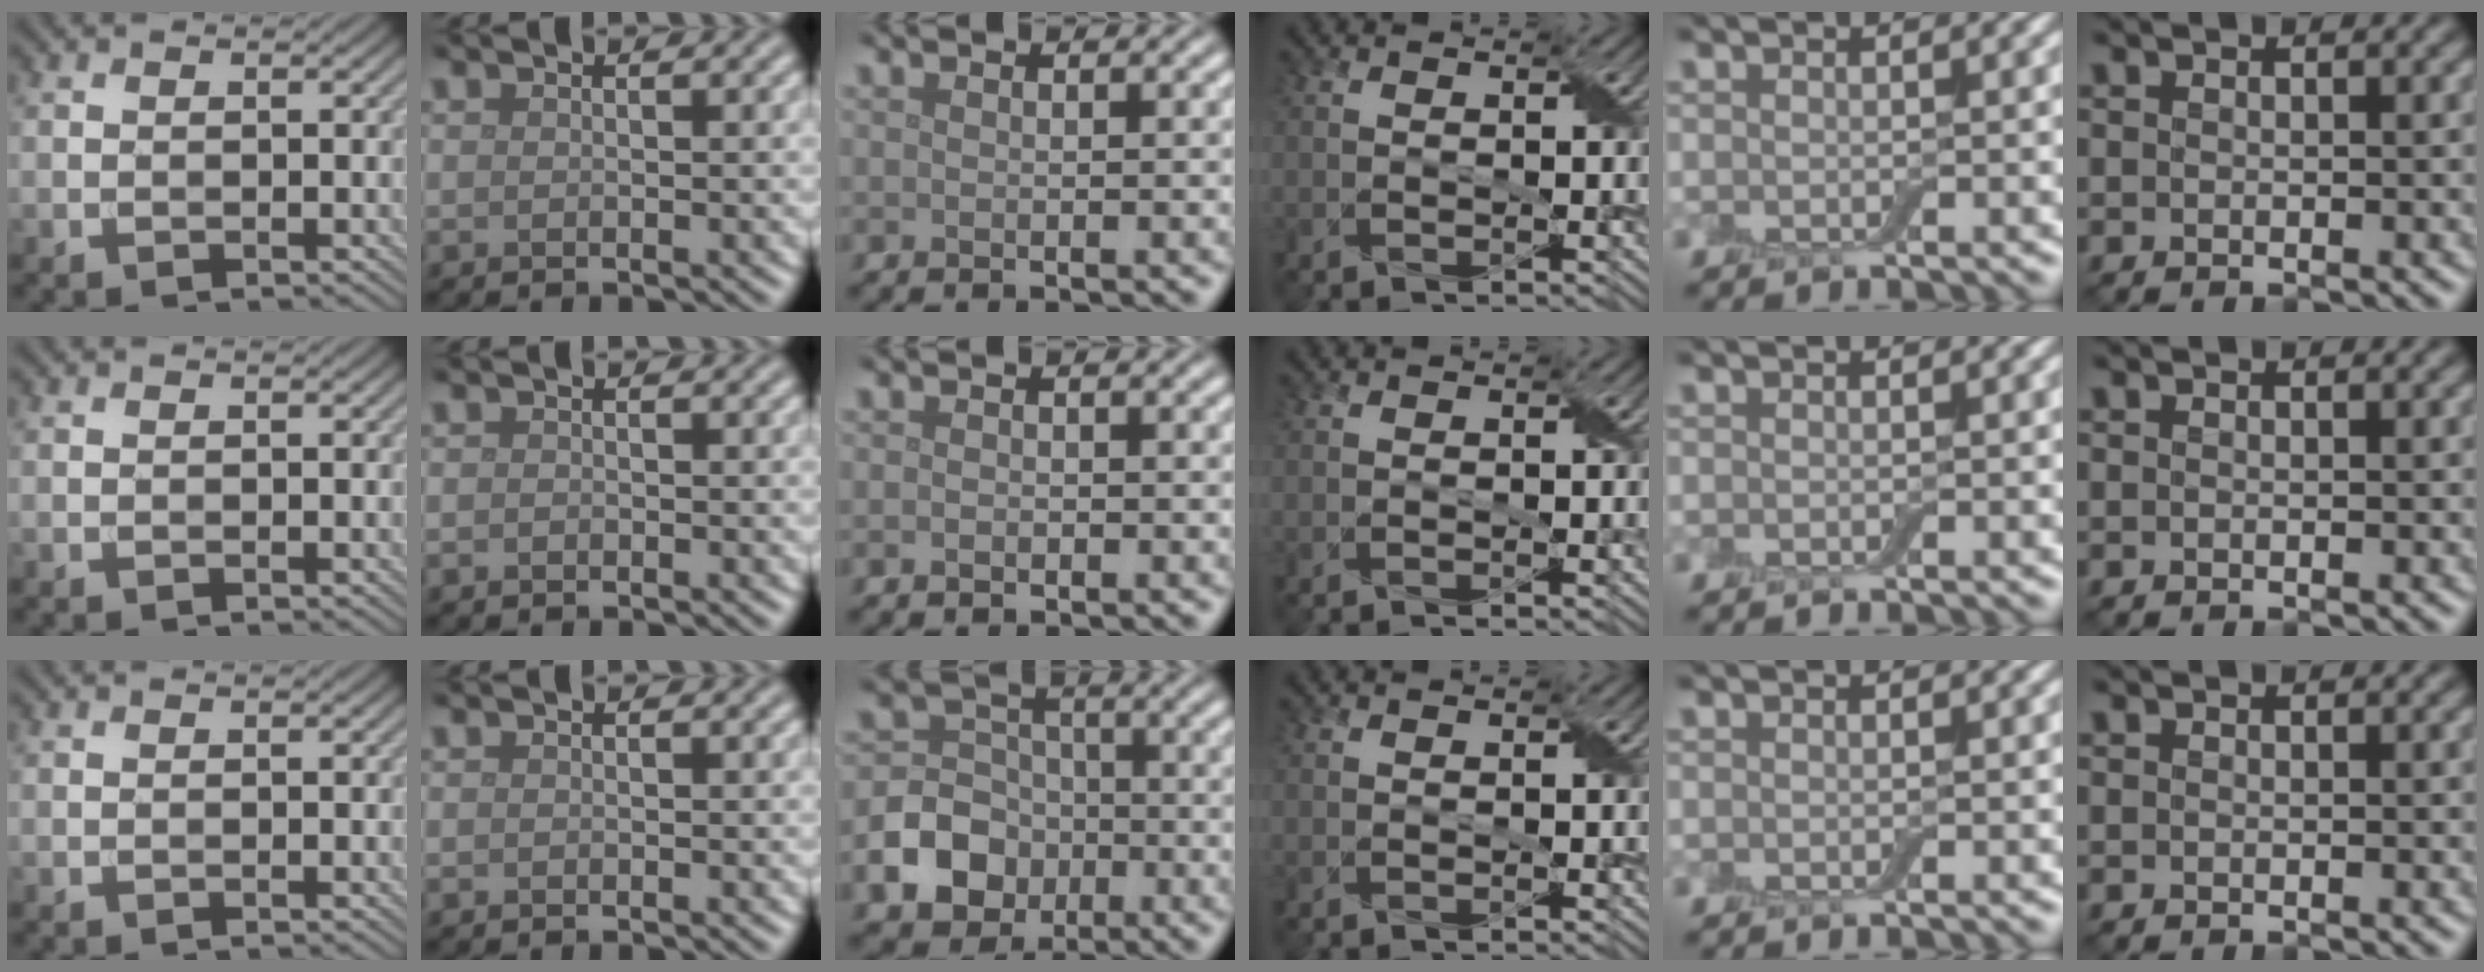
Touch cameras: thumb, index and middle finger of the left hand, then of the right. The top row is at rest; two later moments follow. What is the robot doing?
{"motion": "fold", "object": "aluminum foil"}